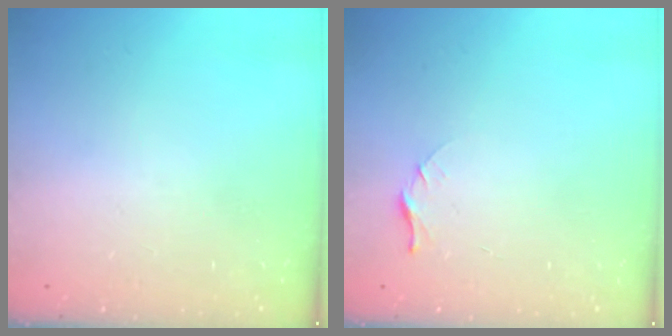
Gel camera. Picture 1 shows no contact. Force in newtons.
{"total": 4.5, "press": 4.4, "slide": 0.4}